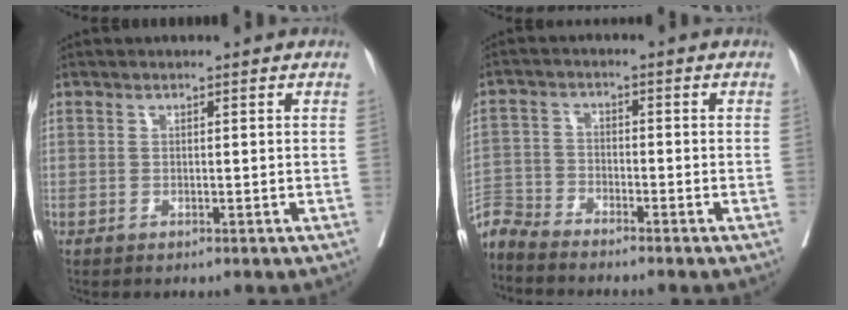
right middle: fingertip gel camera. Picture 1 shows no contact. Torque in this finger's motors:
{"motor_torque": [0.17, -0.17, 0.01, 0.00]}